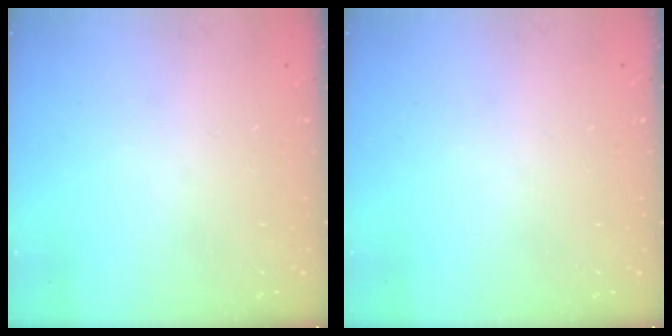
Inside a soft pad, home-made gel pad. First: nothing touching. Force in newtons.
{"total": 0.0}